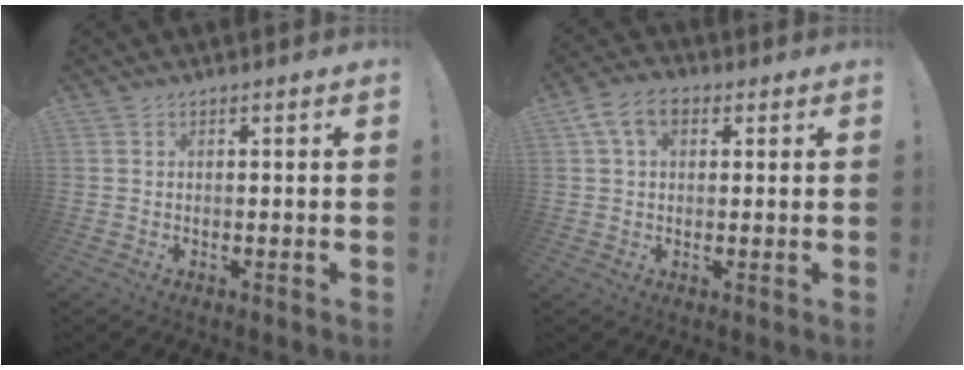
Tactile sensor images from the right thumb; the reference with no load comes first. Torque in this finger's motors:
{"motor_torque": [0.61, 0.65, 0.55, 0.12, 0.00]}